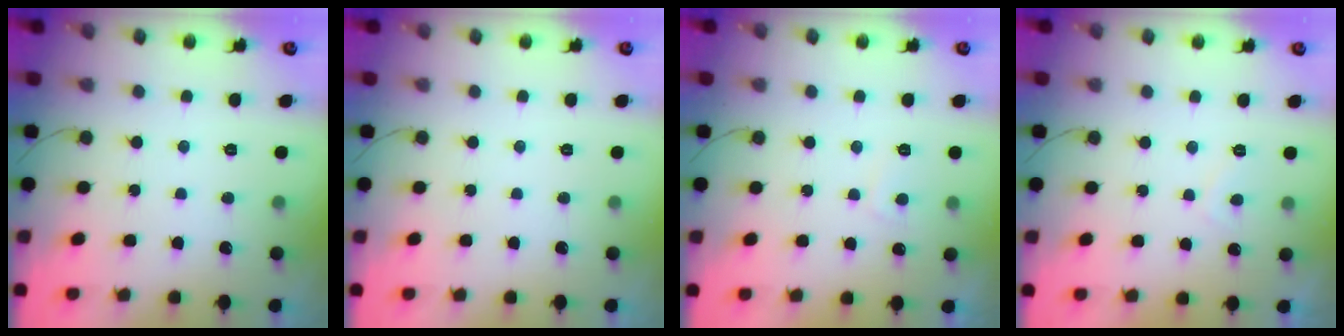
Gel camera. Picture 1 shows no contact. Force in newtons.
{"total": 0.0}
{"total": 2.1, "press": 2.0, "slide": 0.6}
{"total": 1.6, "press": 1.5, "slide": 0.6}